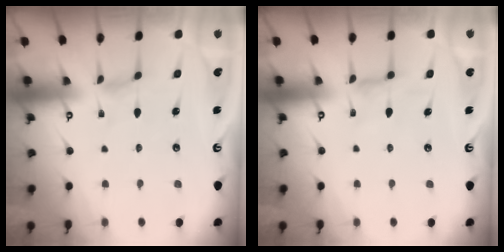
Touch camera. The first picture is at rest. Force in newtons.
{"total": 1.7, "press": 1.7, "slide": 0.4}